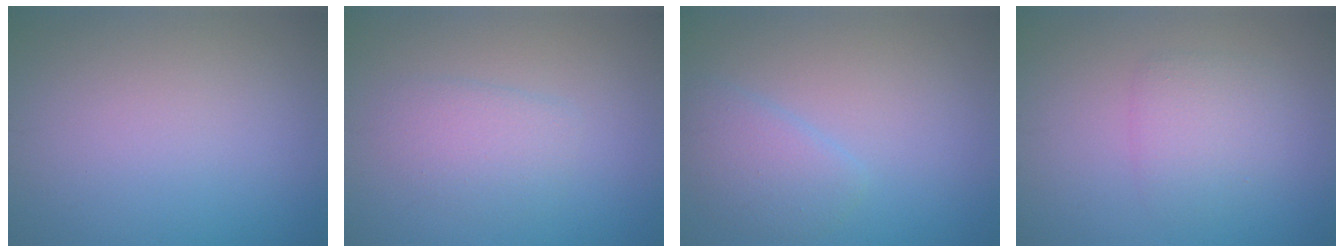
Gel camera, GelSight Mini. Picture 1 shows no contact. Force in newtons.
{"total": 2.4, "press": 2.4, "slide": 0.1}
{"total": 2.5, "press": 2.5, "slide": 0.3}
{"total": 2.5, "press": 2.5, "slide": 0.3}